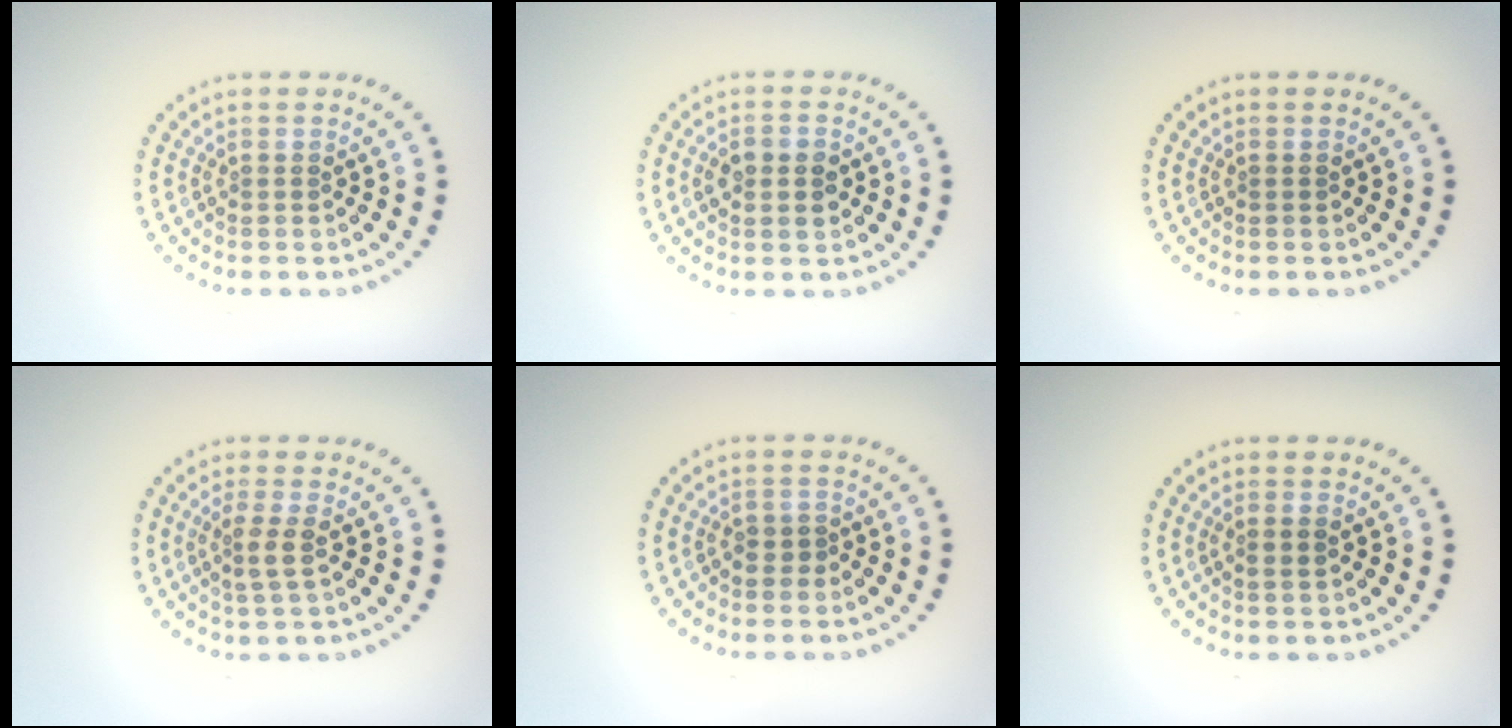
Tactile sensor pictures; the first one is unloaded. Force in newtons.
{"total": 2.5, "press": 2.4, "slide": 0.2}
{"total": 0.0}
{"total": 1.9, "press": 1.5, "slide": 1.2}
{"total": 0.9, "press": 0.6, "slide": 0.7}
{"total": 0.9, "press": 0.7, "slide": 0.6}